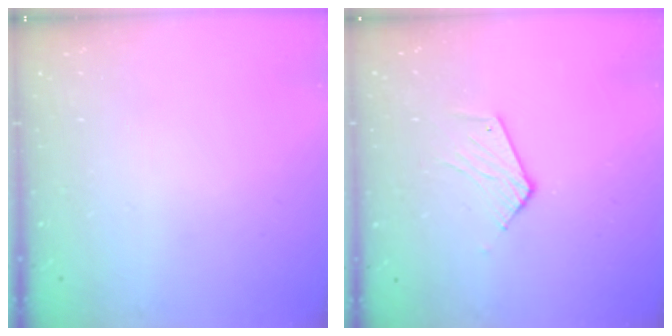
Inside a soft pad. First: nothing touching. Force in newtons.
{"total": 4.8, "press": 4.8, "slide": 0.4}